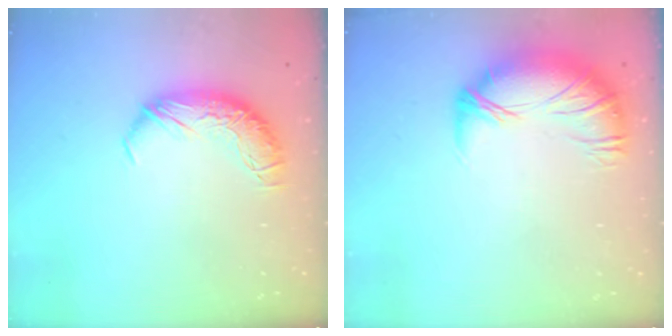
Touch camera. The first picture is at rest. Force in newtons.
{"total": 2.7, "press": 1.5, "slide": 2.3}